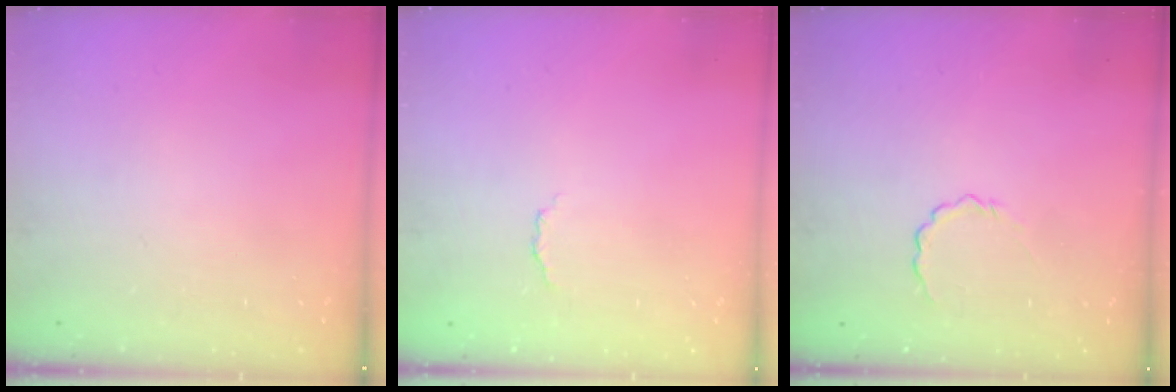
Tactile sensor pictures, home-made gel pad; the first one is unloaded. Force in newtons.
{"total": 2.9, "press": 2.8, "slide": 0.7}
{"total": 2.9, "press": 2.8, "slide": 0.8}